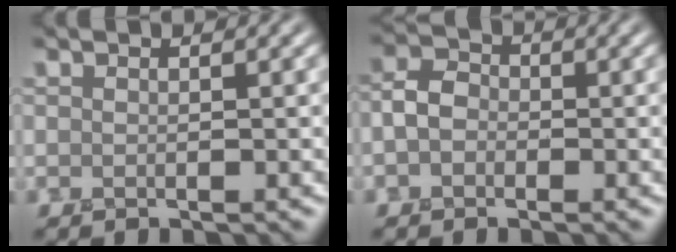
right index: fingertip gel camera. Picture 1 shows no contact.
{"total": 2.3, "force": [-0.5, 2.0, 1.2], "torque": [-0.021, 0.008, -0.018]}